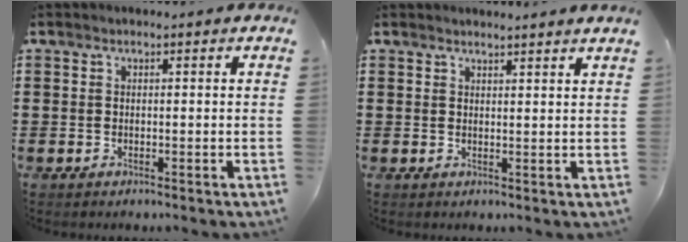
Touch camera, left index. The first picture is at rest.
{"total": 1.9, "force": [1.9, -0.4, 0.1], "torque": [-0.006, -0.003, 0.037]}